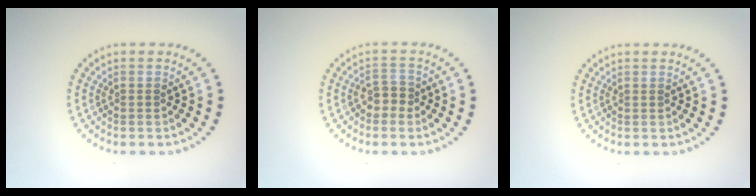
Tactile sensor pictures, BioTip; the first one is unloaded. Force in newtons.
{"total": 1.8, "press": 1.6, "slide": 0.8}
{"total": 0.0}